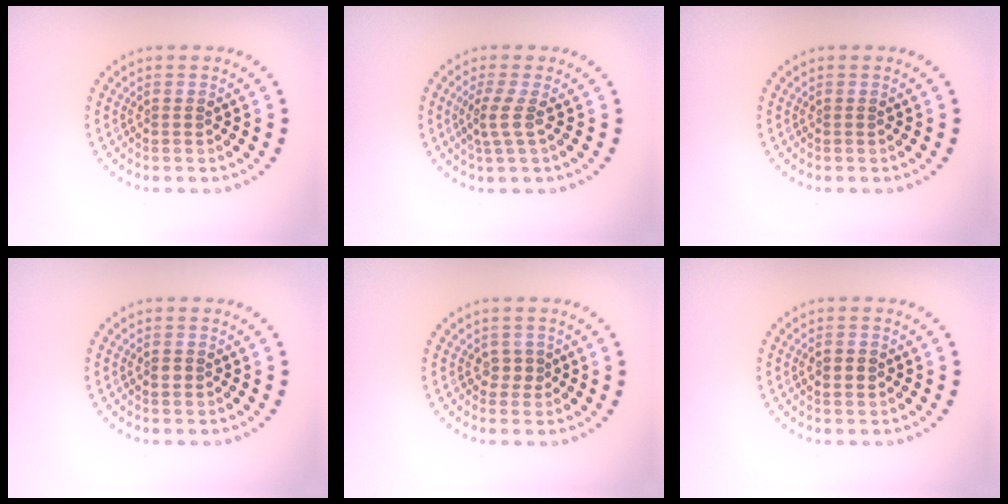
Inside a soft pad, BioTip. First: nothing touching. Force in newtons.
{"total": 1.9, "press": 1.5, "slide": 1.2}
{"total": 0.0}
{"total": 0.8, "press": 0.7, "slide": 0.3}
{"total": 1.0, "press": 0.9, "slide": 0.6}
{"total": 2.0, "press": 2.0, "slide": 0.0}